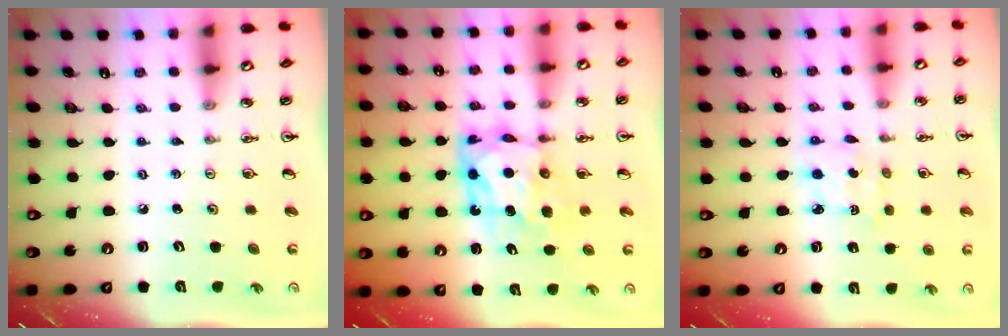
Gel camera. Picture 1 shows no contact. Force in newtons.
{"total": 8.2, "press": 8.1, "slide": 0.8}
{"total": 2.9, "press": 2.9, "slide": 0.2}